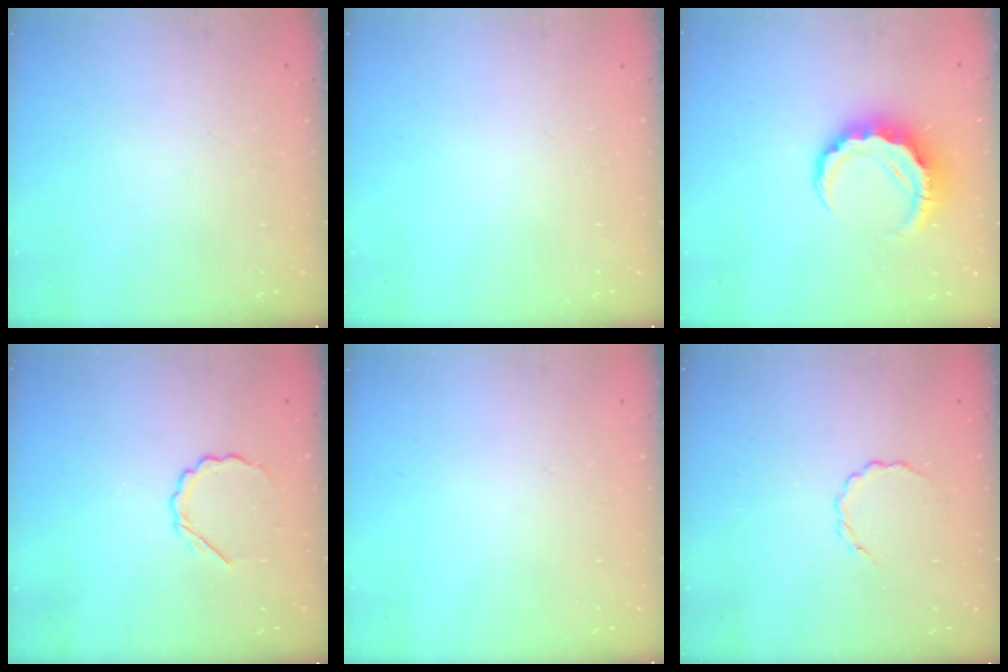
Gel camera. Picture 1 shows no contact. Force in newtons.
{"total": 0.0}
{"total": 8.5, "press": 8.3, "slide": 1.8}
{"total": 4.9, "press": 4.7, "slide": 1.3}
{"total": 0.0}
{"total": 2.9, "press": 2.7, "slide": 1.0}